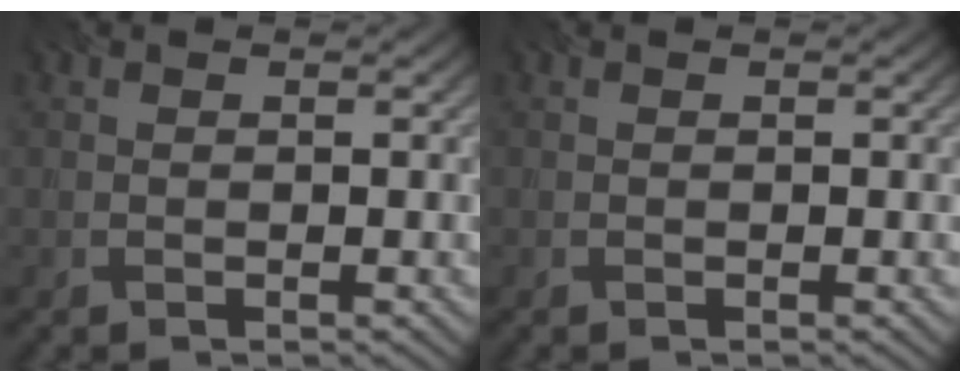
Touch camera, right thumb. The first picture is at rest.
{"total": 0.0}